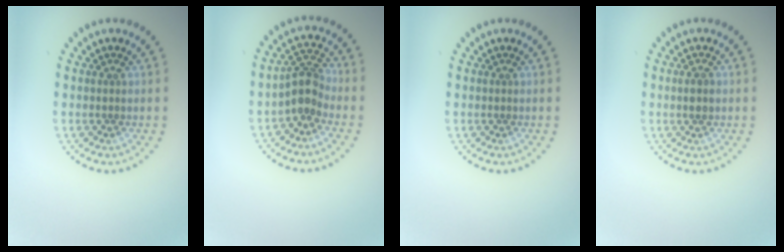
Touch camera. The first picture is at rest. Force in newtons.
{"total": 2.8, "press": 2.2, "slide": 1.8}
{"total": 0.0}
{"total": 1.2, "press": 1.2, "slide": 0.2}